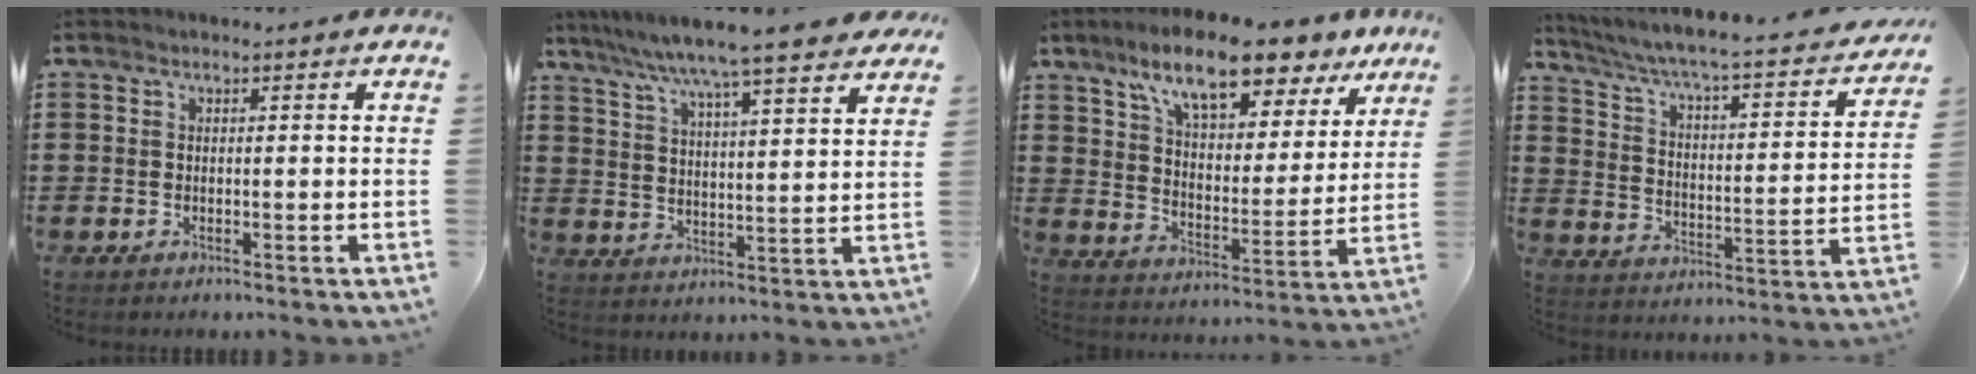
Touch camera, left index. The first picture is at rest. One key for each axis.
{"total": 7.8, "fx": 6.8, "fy": -0.5, "fz": 3.7, "tx": -0.099, "ty": -0.036, "tz": 0.112}
{"total": 11.1, "fx": 8.8, "fy": 2.5, "fz": 6.3, "tx": -0.130, "ty": -0.032, "tz": 0.149}
{"total": 3.8, "fx": 3.0, "fy": -0.2, "fz": 2.3, "tx": -0.064, "ty": -0.040, "tz": 0.037}